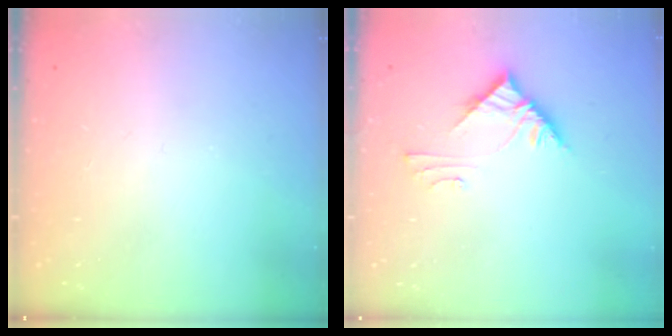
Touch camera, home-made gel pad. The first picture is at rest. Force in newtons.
{"total": 6.2, "press": 6.2, "slide": 0.1}